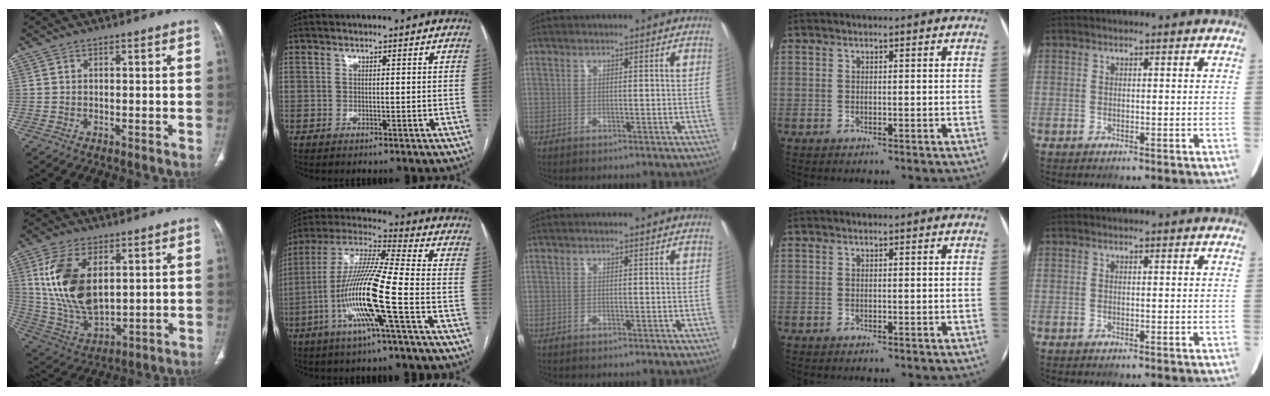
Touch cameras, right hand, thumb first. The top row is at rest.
{"thumb": {"total": 16.5, "force": [4.5, 9.2, 13.0], "torque": [-0.247, -0.019, 0.100]}, "index": {"total": 15.0, "force": [-4.8, -0.6, 14.2], "torque": [-0.285, -0.003, -0.101]}}